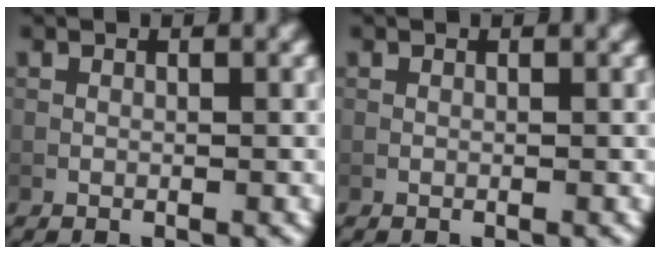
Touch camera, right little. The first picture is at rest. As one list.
[{"total": 0.0}]